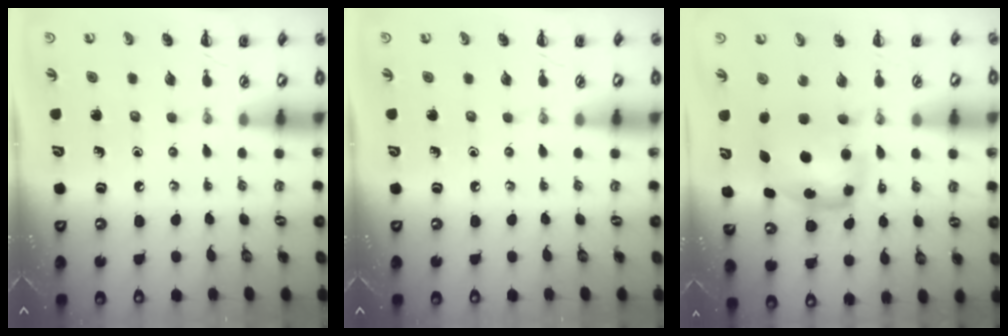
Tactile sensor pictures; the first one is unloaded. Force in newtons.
{"total": 0.0}
{"total": 6.0, "press": 5.9, "slide": 0.7}